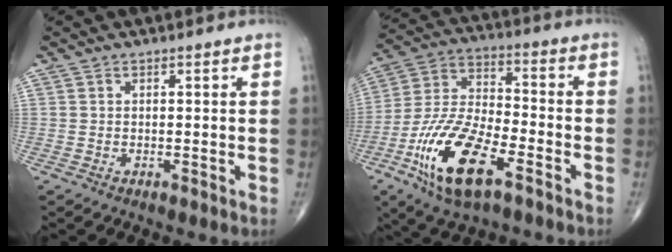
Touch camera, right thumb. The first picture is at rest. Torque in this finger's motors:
{"motor_torque": [0.88, -0.03, 1.51, -0.84, 0.38]}